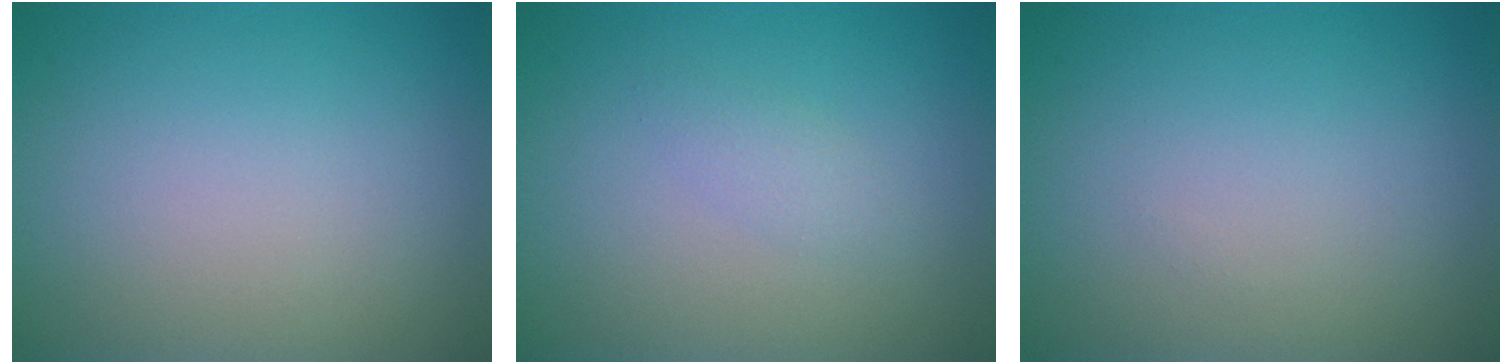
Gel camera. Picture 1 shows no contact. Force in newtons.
{"total": 1.1, "press": 1.1, "slide": 0.0}
{"total": 0.0}